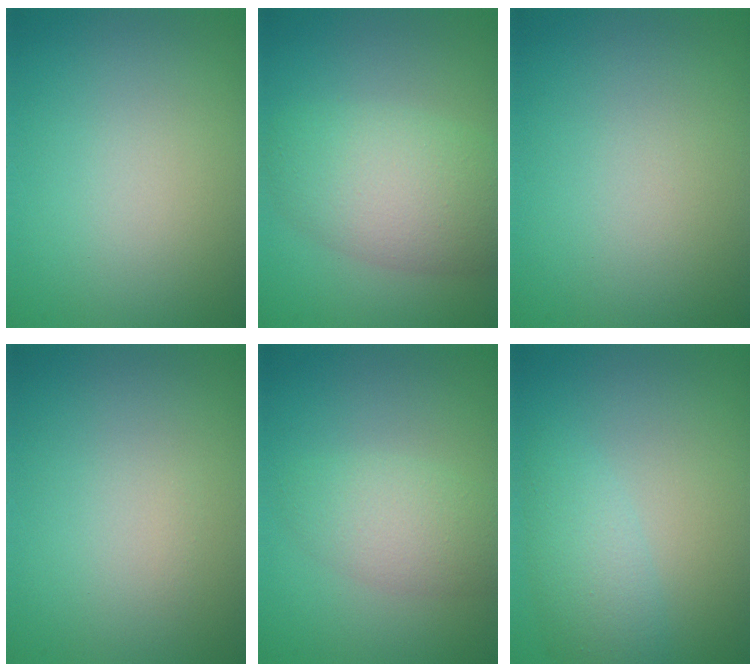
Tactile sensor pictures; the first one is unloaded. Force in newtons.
{"total": 6.3, "press": 6.3, "slide": 0.3}
{"total": 0.0}
{"total": 0.0}
{"total": 3.2, "press": 3.2, "slide": 0.1}
{"total": 3.2, "press": 3.1, "slide": 0.2}